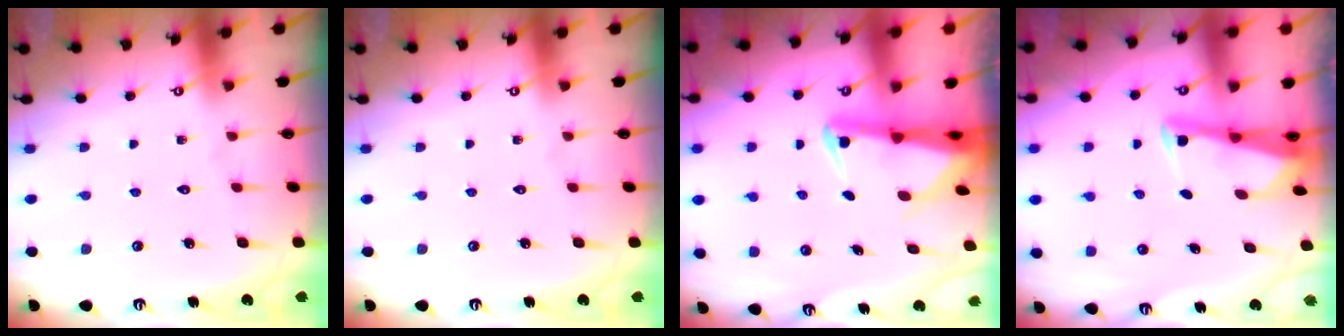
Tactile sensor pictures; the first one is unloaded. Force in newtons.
{"total": 0.0}
{"total": 3.4, "press": 3.4, "slide": 0.5}
{"total": 2.7, "press": 2.7, "slide": 0.3}